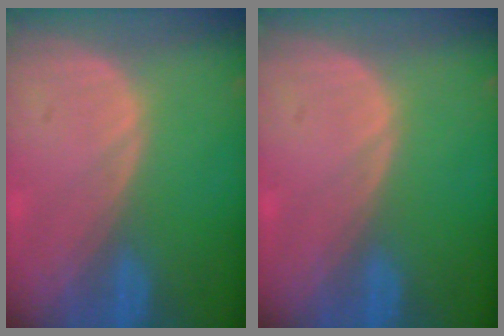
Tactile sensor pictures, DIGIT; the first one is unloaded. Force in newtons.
{"total": 0.0}